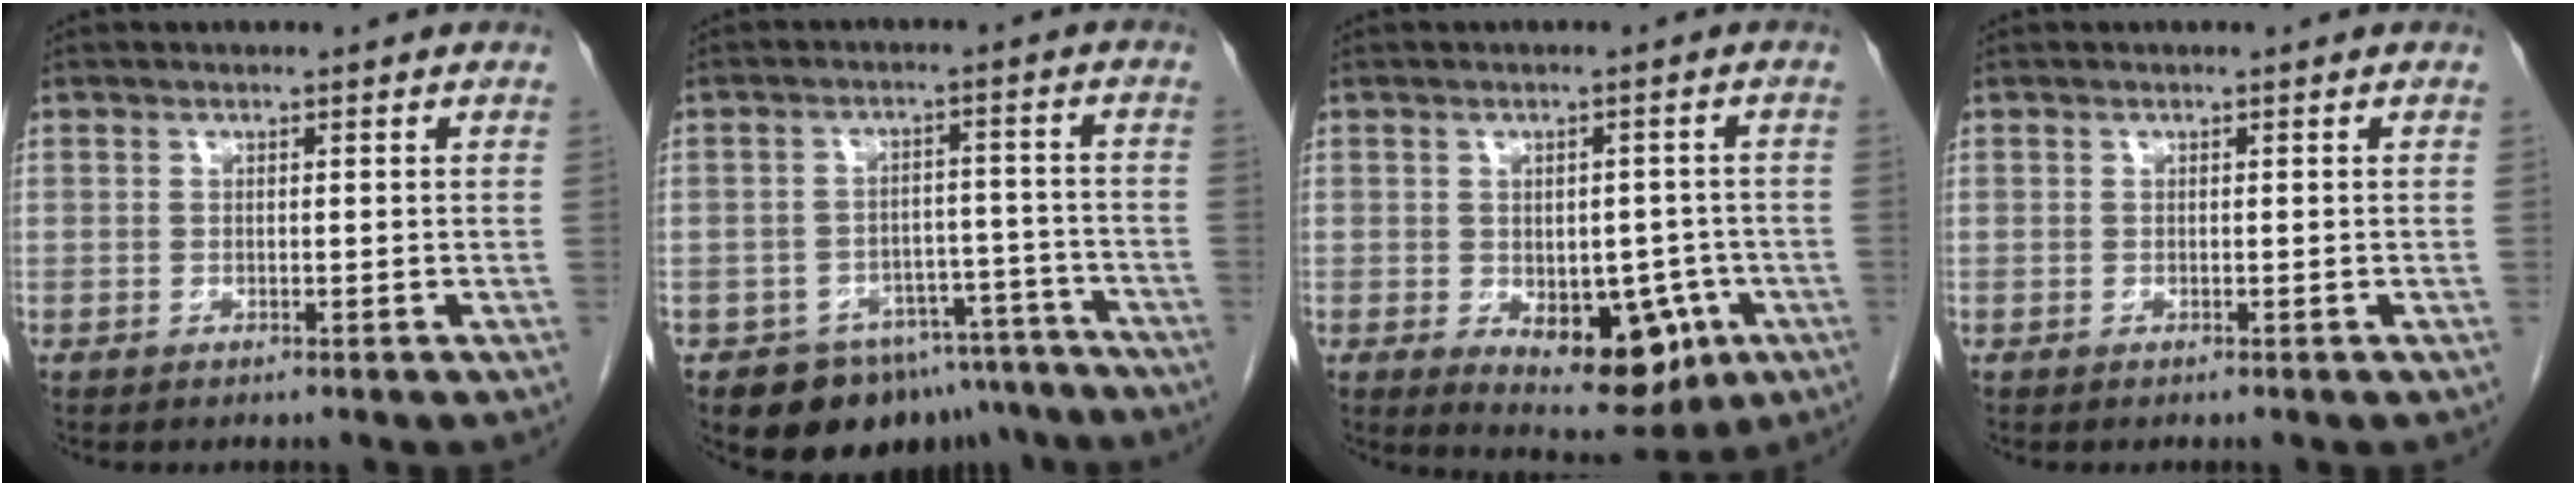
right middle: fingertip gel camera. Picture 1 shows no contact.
{"total": 12.4, "force": [-9.7, 6.9, 3.4], "torque": [-0.027, 0.036, -0.123]}
{"total": 10.1, "force": [-3.2, 5.4, 7.9], "torque": [-0.092, 0.002, -0.027]}
{"total": 0.0}